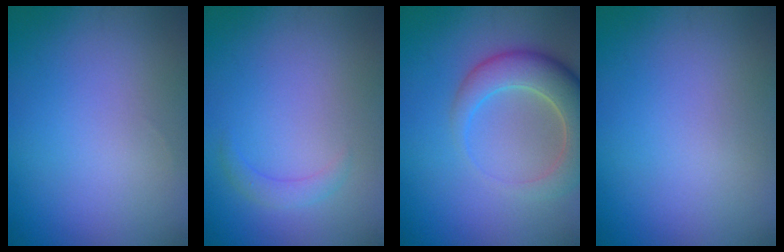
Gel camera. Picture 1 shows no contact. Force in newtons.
{"total": 1.4, "press": 1.4, "slide": 0.0}
{"total": 6.0, "press": 6.0, "slide": 0.5}
{"total": 0.0}